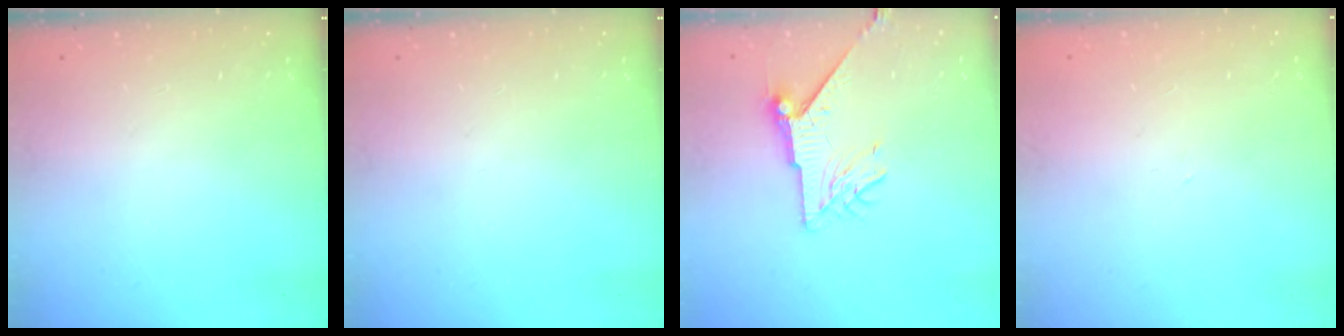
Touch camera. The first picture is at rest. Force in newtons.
{"total": 0.0}
{"total": 8.3, "press": 8.2, "slide": 0.8}
{"total": 0.0}